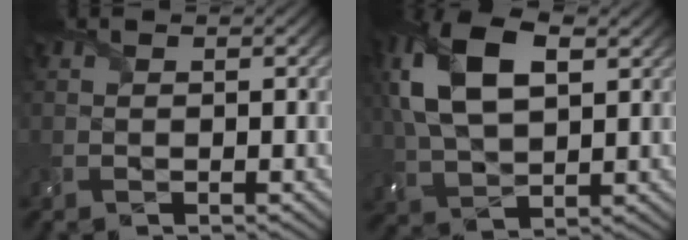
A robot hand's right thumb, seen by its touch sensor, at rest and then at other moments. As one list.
[{"total": 13.3, "force": [4.1, 7.4, 10.3], "torque": [-0.253, 0.020, 0.077]}]